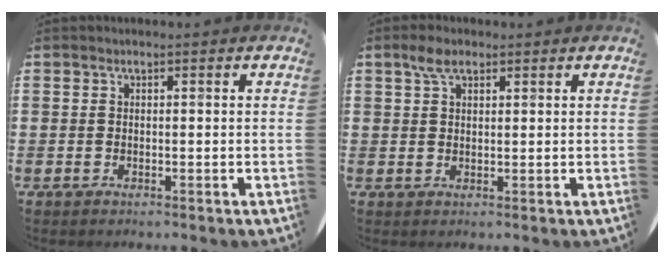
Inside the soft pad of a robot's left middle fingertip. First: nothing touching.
{"total": 3.1, "force": [2.0, 1.4, 1.8], "torque": [-0.032, 0.005, 0.035]}